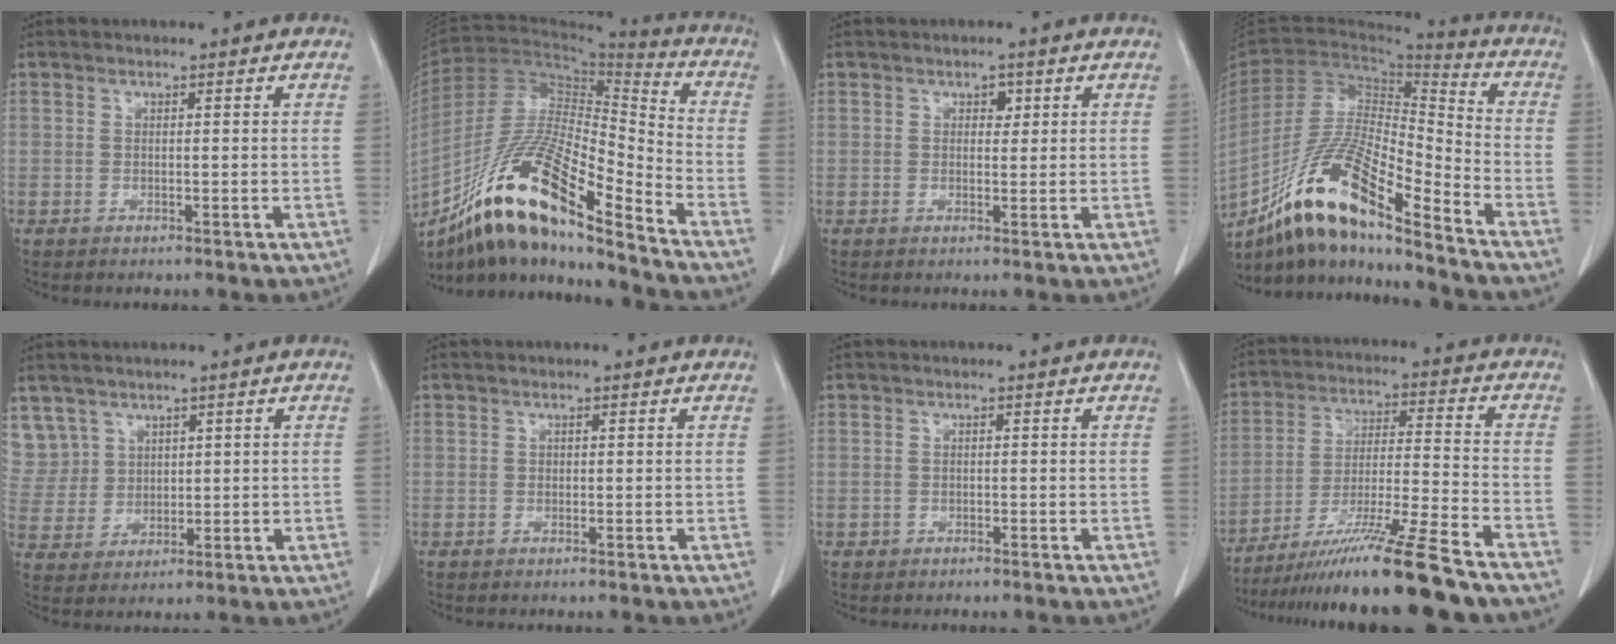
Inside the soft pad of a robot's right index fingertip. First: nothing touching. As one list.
[{"total": 21.3, "force": [-14.7, 2.9, 15.2], "torque": [-0.298, -0.017, -0.267]}, {"total": 1.4, "force": [0.6, 1.0, 0.8], "torque": [-0.007, 0.000, 0.007]}, {"total": 18.8, "force": [-13.5, 2.3, 12.8], "torque": [-0.250, -0.012, -0.248]}, {"total": 8.0, "force": [4.7, 6.4, 0.2], "torque": [-0.013, 0.018, 0.114]}, {"total": 0.0}, {"total": 0.6, "force": [-0.4, 0.5, -0.1], "torque": [-0.004, 0.004, -0.008]}, {"total": 17.0, "force": [-13.5, -1.6, 10.1], "torque": [-0.187, -0.030, -0.231]}]